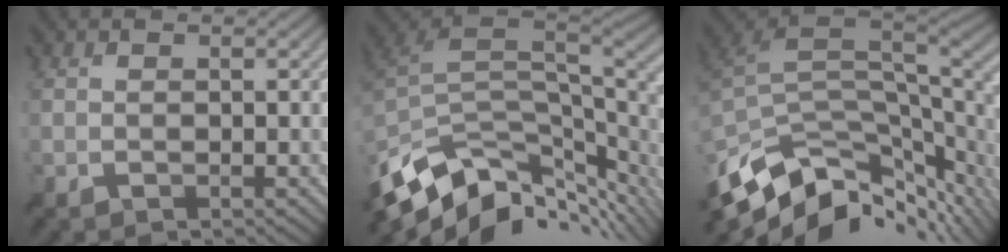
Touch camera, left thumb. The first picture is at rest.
{"total": 13.0, "force": [-5.8, 6.5, 9.6], "torque": [-0.203, -0.030, -0.092]}
{"total": 13.3, "force": [-5.6, 6.1, 10.4], "torque": [-0.217, -0.028, -0.088]}